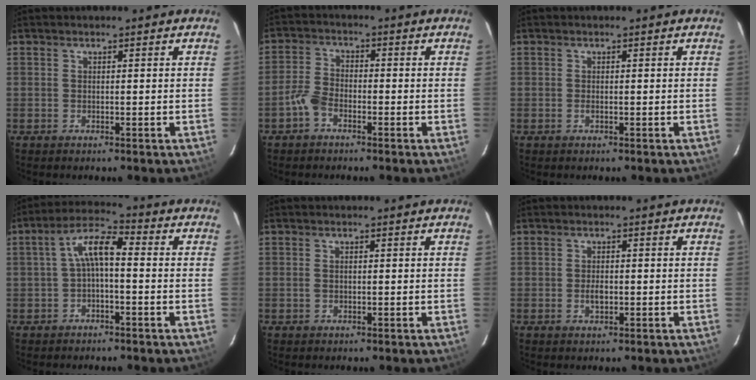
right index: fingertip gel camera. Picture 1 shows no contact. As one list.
[{"total": 4.0, "force": [-2.6, 2.2, 2.2], "torque": [-0.055, 0.011, -0.052]}, {"total": 0.0}, {"total": 6.2, "force": [-0.7, 2.2, 5.7], "torque": [-0.121, 0.024, -0.014]}, {"total": 0.9, "force": [-0.1, 0.6, 0.7], "torque": [-0.016, 0.001, -0.003]}, {"total": 2.0, "force": [-0.5, 1.2, 1.6], "torque": [-0.029, 0.001, -0.008]}]